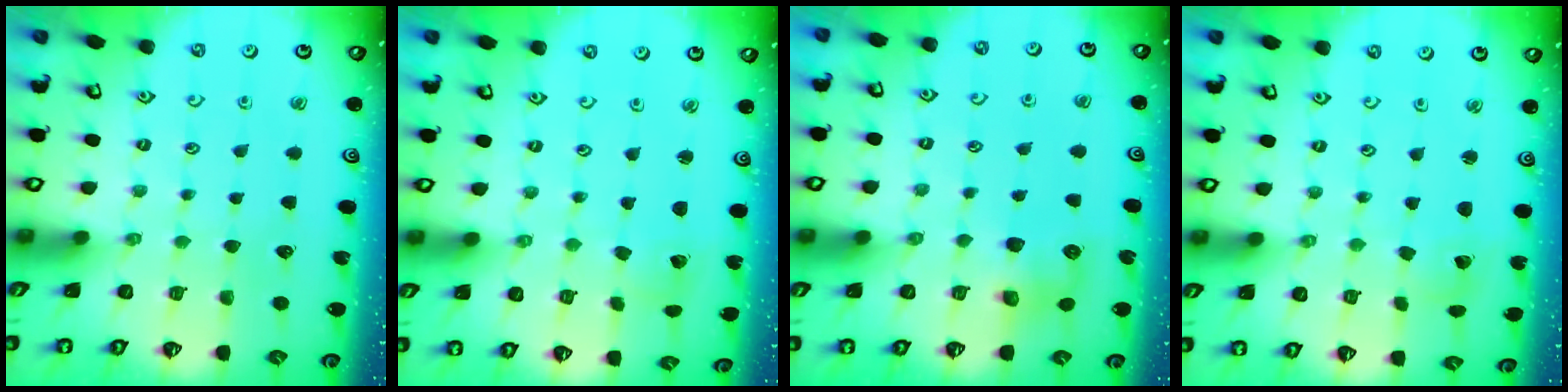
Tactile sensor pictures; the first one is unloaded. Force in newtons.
{"total": 1.8, "press": 1.8, "slide": 0.1}
{"total": 8.1, "press": 8.1, "slide": 0.4}
{"total": 2.3, "press": 2.3, "slide": 0.2}